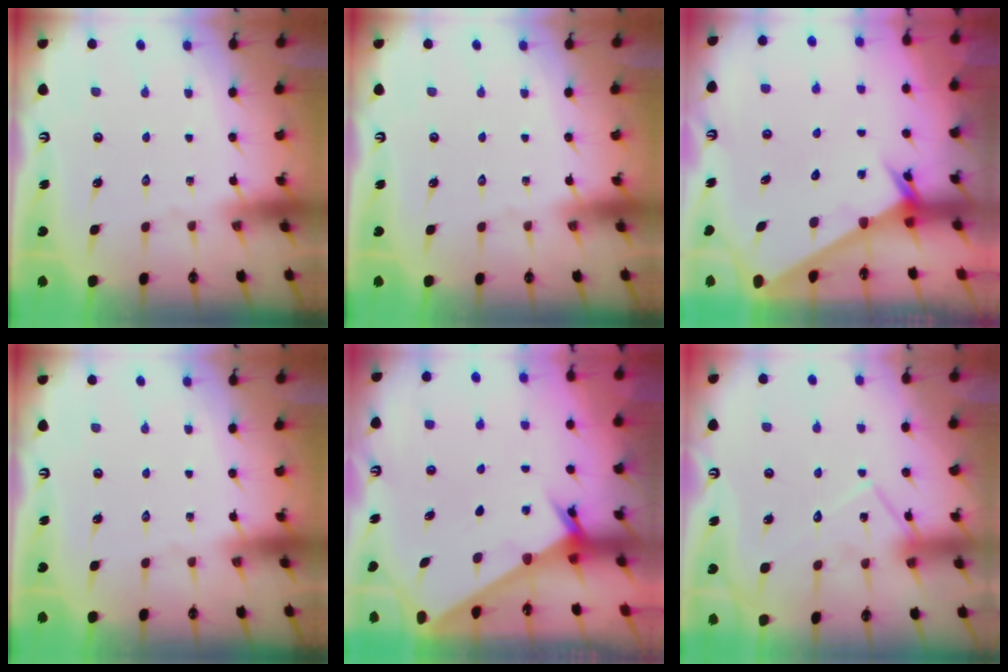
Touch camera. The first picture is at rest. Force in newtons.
{"total": 0.0}
{"total": 2.4, "press": 2.4, "slide": 0.1}
{"total": 0.0}
{"total": 2.4, "press": 2.3, "slide": 0.2}
{"total": 12.9, "press": 12.9, "slide": 0.8}